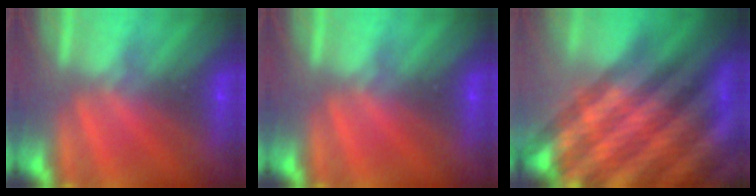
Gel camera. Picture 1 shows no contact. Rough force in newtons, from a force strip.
{"total": 0.0}
{"total": 7.0}